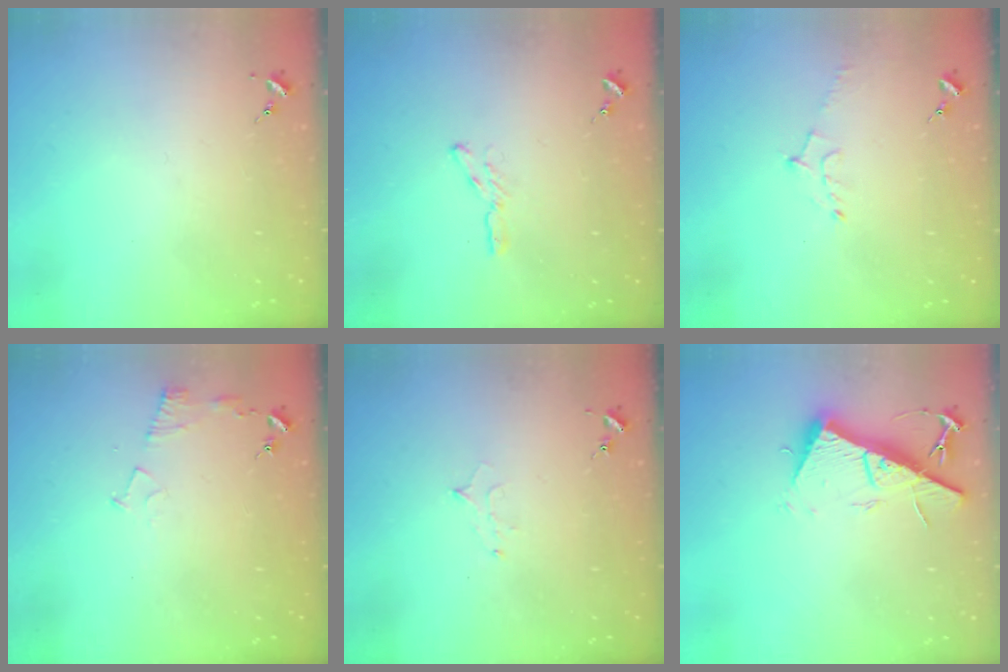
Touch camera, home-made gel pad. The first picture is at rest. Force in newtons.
{"total": 4.3, "press": 4.2, "slide": 0.4}
{"total": 5.6, "press": 5.5, "slide": 1.0}
{"total": 6.1, "press": 6.1, "slide": 0.7}
{"total": 5.8, "press": 5.7, "slide": 0.6}
{"total": 14.3, "press": 14.3, "slide": 0.4}